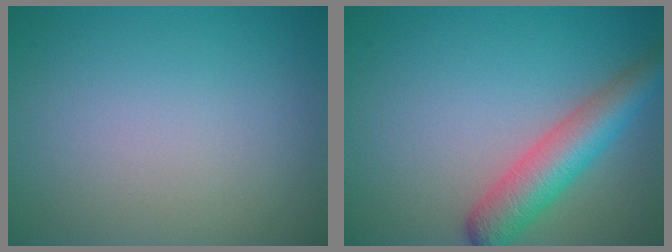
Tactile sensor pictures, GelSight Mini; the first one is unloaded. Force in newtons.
{"total": 5.4, "press": 5.4, "slide": 0.2}